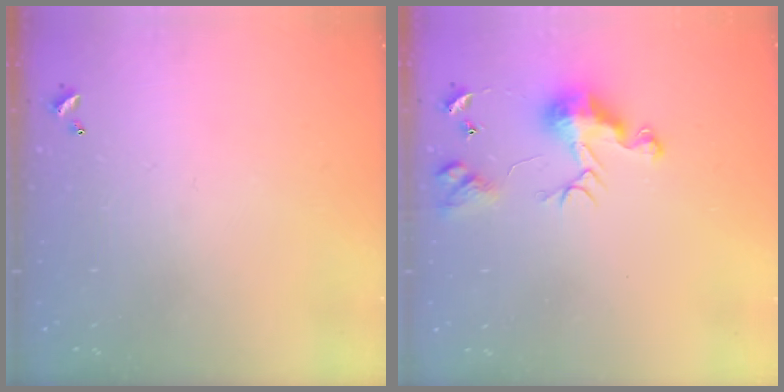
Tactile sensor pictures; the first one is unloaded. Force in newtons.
{"total": 10.0, "press": 9.9, "slide": 1.6}